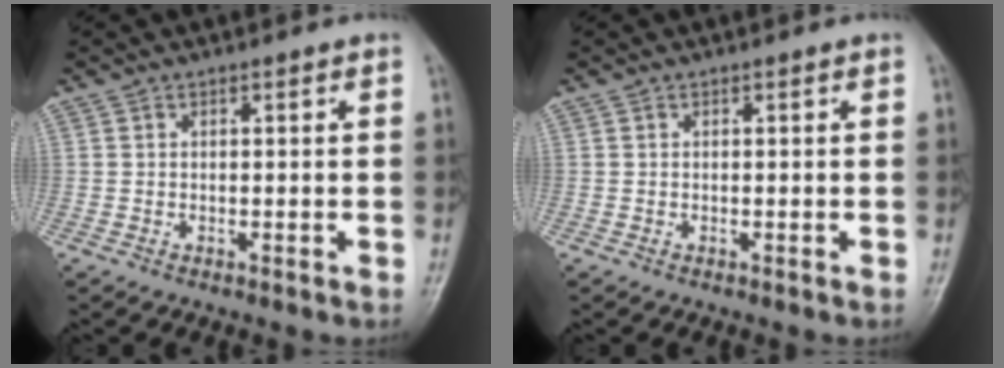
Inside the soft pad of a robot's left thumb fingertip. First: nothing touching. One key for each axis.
{"total": 0.0}